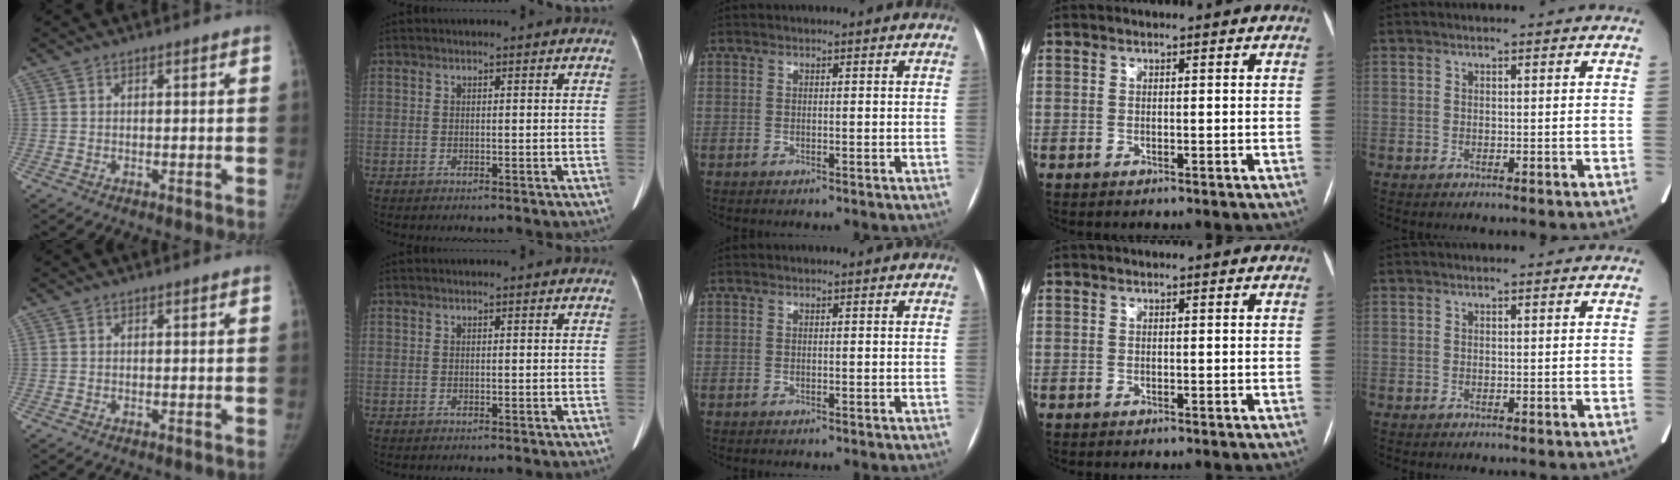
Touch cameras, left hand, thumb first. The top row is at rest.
{}